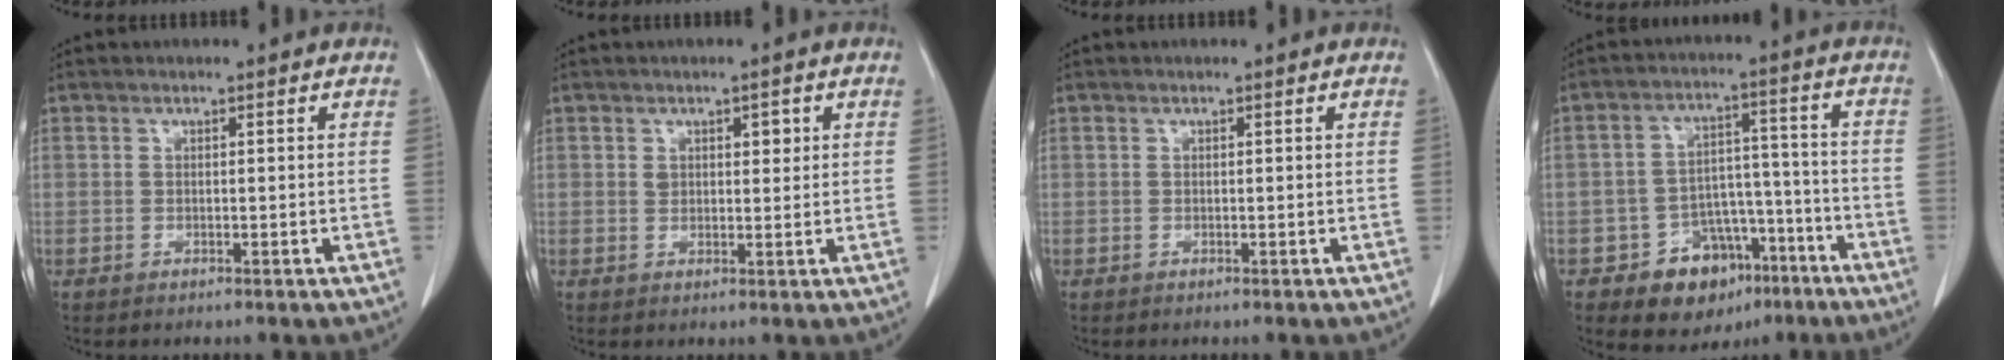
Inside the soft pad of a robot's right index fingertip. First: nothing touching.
{"total": 2.6, "force": [1.1, 1.6, 1.7], "torque": [-0.023, 0.006, 0.018]}
{"total": 0.0}
{"total": 10.1, "force": [-5.7, 7.1, 4.4], "torque": [-0.053, 0.031, -0.078]}